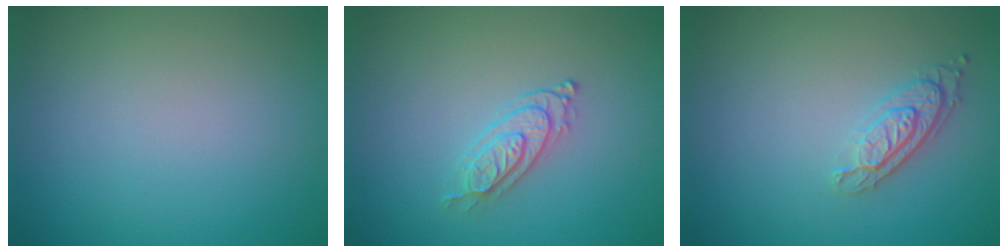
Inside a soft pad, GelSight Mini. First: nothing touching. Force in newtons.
{"total": 2.3, "press": 2.1, "slide": 0.9}
{"total": 2.4, "press": 1.9, "slide": 1.4}